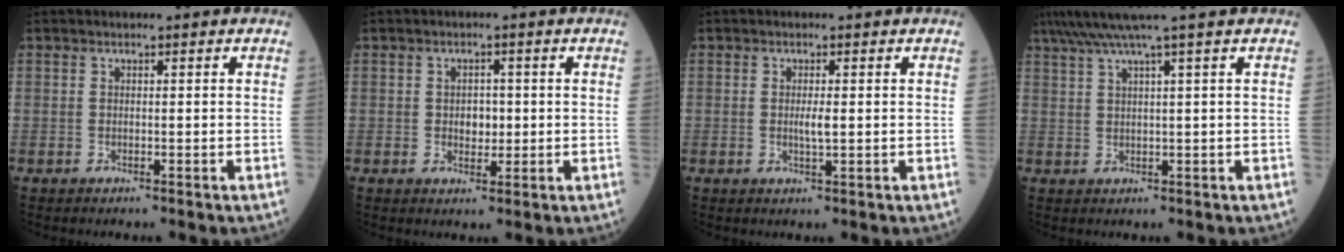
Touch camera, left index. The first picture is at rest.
{"total": 2.7, "force": [0.1, 1.9, 2.0], "torque": [-0.029, 0.002, 0.004]}
{"total": 1.9, "force": [0.1, 0.2, 1.9], "torque": [-0.040, -0.002, 0.002]}
{"total": 6.5, "force": [4.8, -1.9, 3.9], "torque": [-0.065, 0.025, 0.086]}